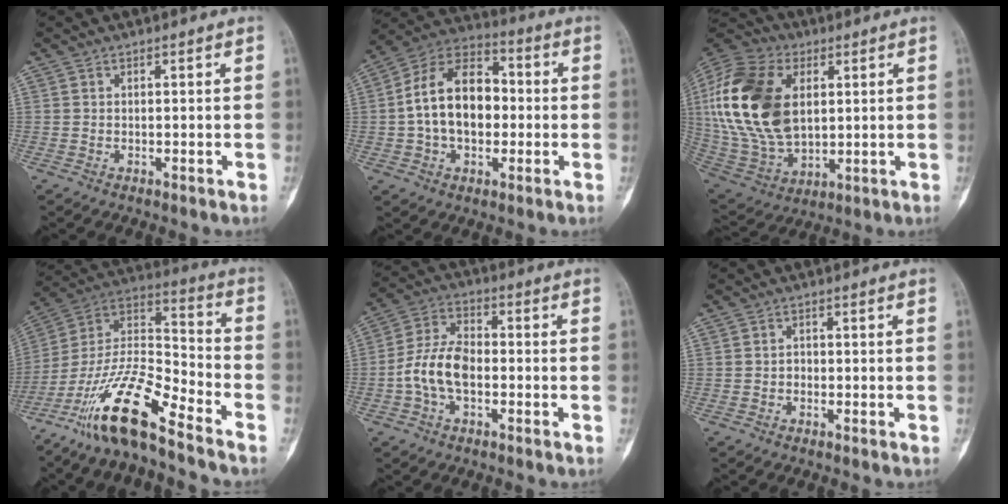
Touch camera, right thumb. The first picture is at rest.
{"total": 16.3, "force": [-0.3, 10.8, 12.1], "torque": [-0.184, 0.037, -0.013]}
{"total": 25.2, "force": [4.5, 15.9, 19.0], "torque": [-0.394, -0.014, 0.086]}
{"total": 18.0, "force": [-12.8, 4.0, 12.0], "torque": [-0.229, 0.078, -0.239]}
{"total": 9.5, "force": [-2.0, 5.7, 7.3], "torque": [-0.145, 0.031, -0.046]}
{"total": 1.0, "force": [-0.3, 0.9, 0.4], "torque": [0.004, 0.006, -0.008]}